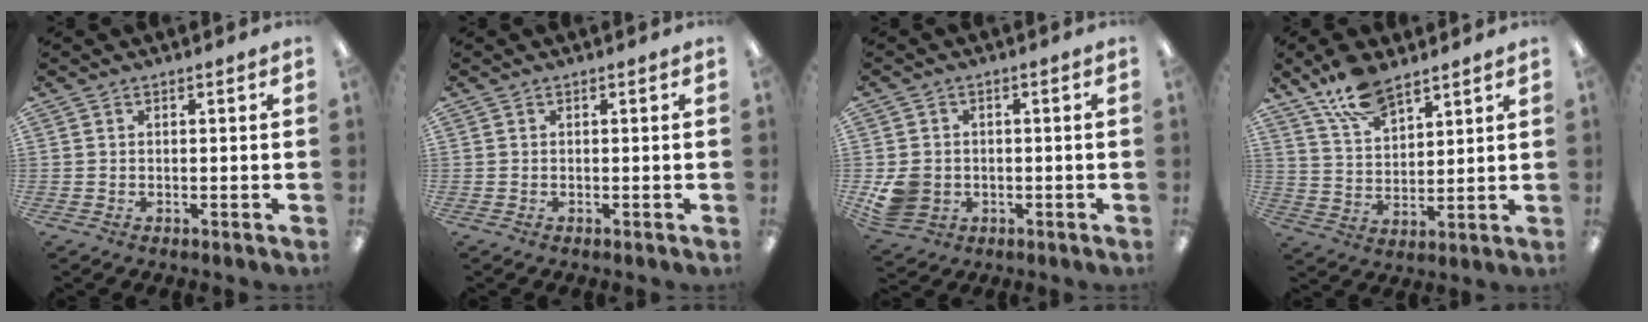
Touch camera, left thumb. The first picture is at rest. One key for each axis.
{"total": 0.0}
{"total": 6.4, "fx": -1.3, "fy": 5.6, "fz": 2.7, "tx": -0.055, "ty": 0.007, "tz": -0.022}
{"total": 11.1, "fx": 8.2, "fy": 4.9, "fz": 5.7, "tx": -0.114, "ty": -0.038, "tz": 0.153}